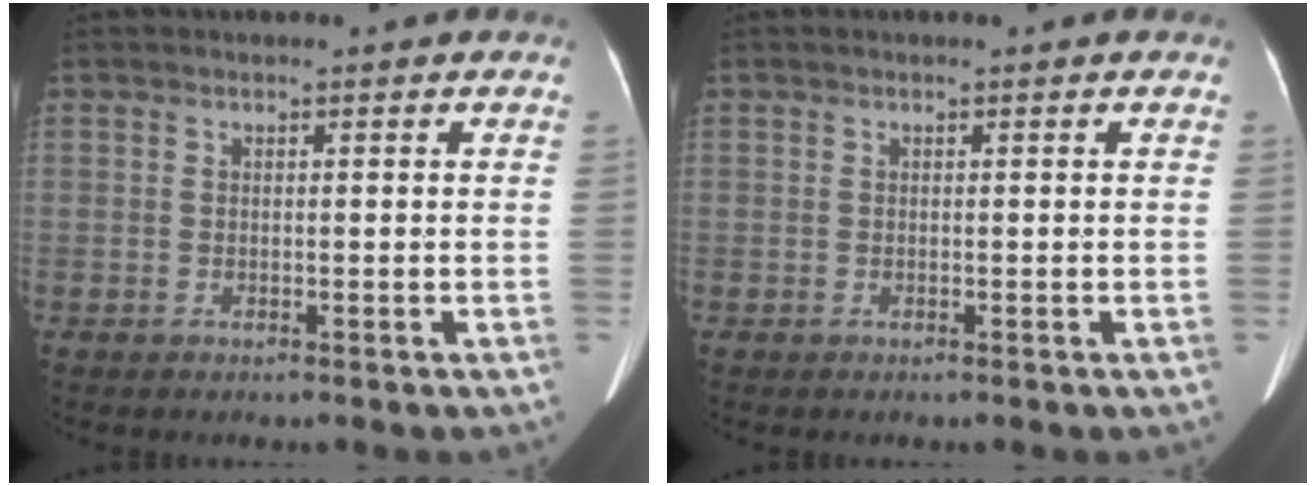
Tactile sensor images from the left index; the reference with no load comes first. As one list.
[{"total": 0.0}]